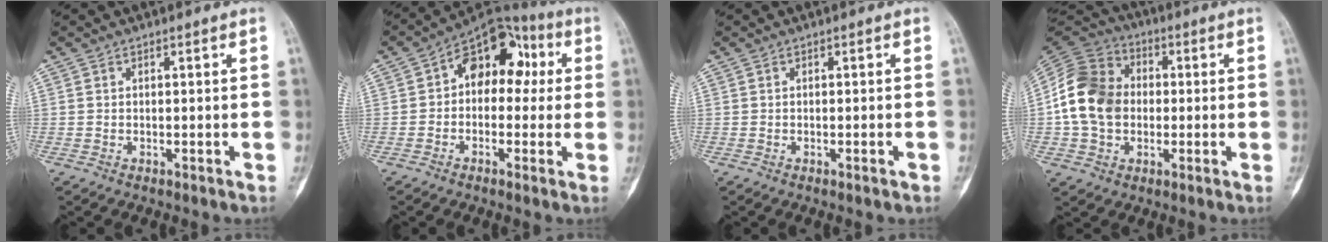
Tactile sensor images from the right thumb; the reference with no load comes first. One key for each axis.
{"total": 12.7, "fx": 1.9, "fy": 8.4, "fz": 9.4, "tx": -0.082, "ty": 0.039, "tz": 0.012}
{"total": 0.9, "fx": -0.5, "fy": 0.2, "fz": 0.8, "tx": -0.013, "ty": -0.001, "tz": -0.005}
{"total": 15.3, "fx": -0.4, "fy": 12.2, "fz": 9.3, "tx": -0.158, "ty": 0.027, "tz": -0.015}